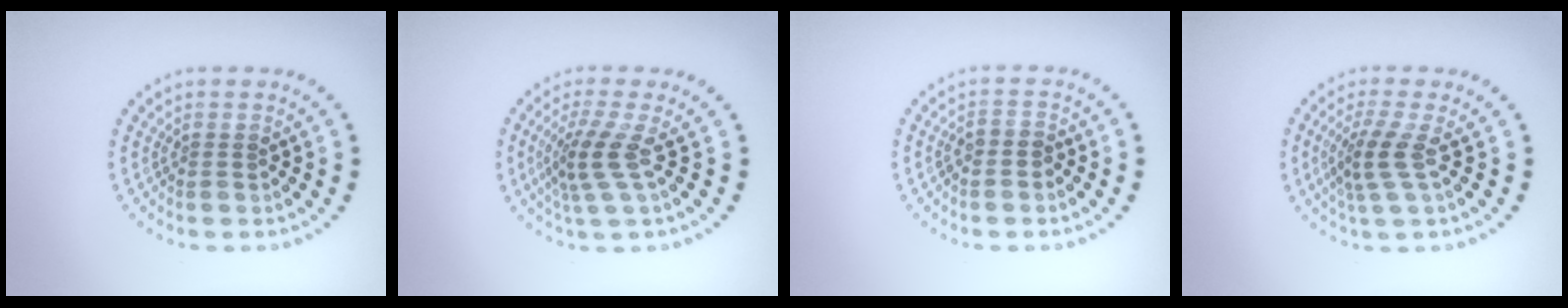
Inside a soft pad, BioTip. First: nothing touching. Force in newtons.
{"total": 3.1, "press": 2.4, "slide": 2.0}
{"total": 1.5, "press": 1.2, "slide": 0.8}
{"total": 2.9, "press": 2.4, "slide": 1.7}